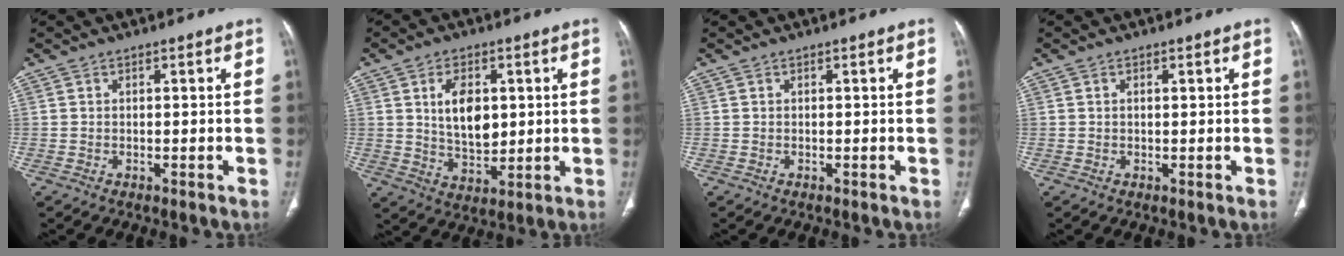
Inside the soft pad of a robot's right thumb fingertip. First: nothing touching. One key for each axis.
{"total": 9.3, "fx": 2.0, "fy": 5.6, "fz": 7.1, "tx": -0.100, "ty": -0.016, "tz": 0.043}
{"total": 0.0}
{"total": 0.7, "fx": 0.2, "fy": 0.3, "fz": 0.6, "tx": -0.012, "ty": 0.003, "tz": 0.003}